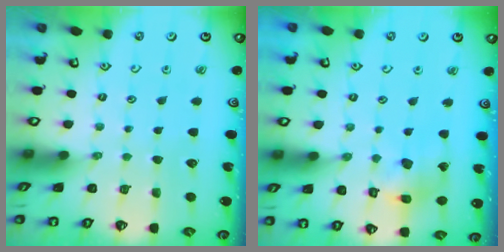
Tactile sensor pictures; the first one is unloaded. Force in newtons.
{"total": 11.2, "press": 11.1, "slide": 1.5}